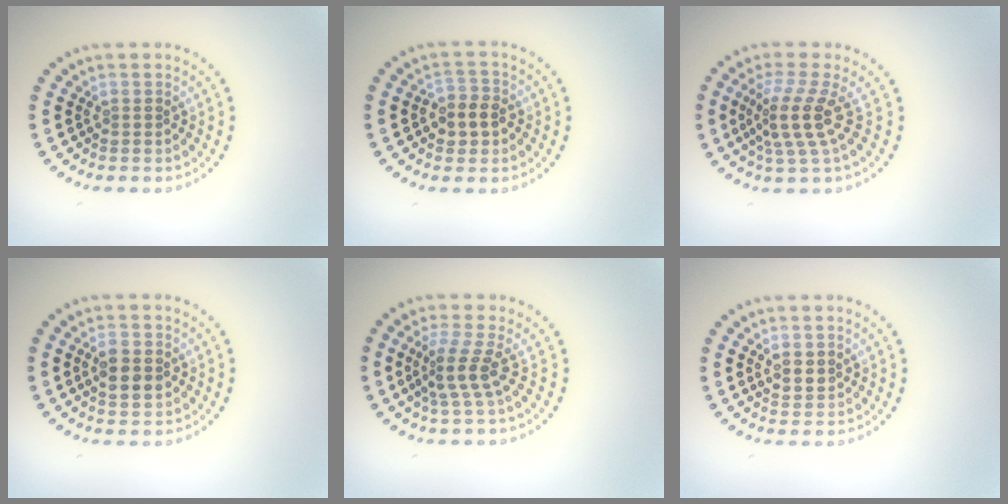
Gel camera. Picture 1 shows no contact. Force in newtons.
{"total": 2.8, "press": 2.7, "slide": 0.7}
{"total": 3.8, "press": 2.7, "slide": 2.7}
{"total": 3.2, "press": 3.2, "slide": 0.2}
{"total": 2.9, "press": 2.0, "slide": 2.1}
{"total": 1.7, "press": 1.5, "slide": 0.8}